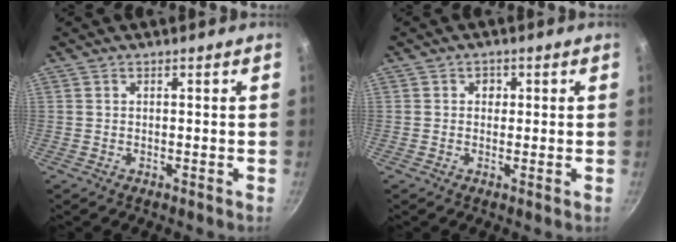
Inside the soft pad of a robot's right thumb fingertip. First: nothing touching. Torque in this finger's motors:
{"motor_torque": [-0.39, 0.38, 0.20, -0.05, -0.01]}